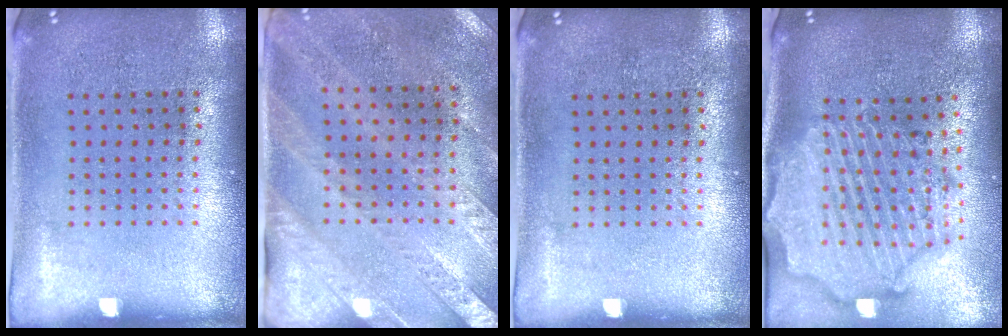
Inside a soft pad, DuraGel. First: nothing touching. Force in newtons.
{"total": 2.4, "press": 2.1, "slide": 1.2}
{"total": 0.0}
{"total": 3.3, "press": 2.8, "slide": 1.7}